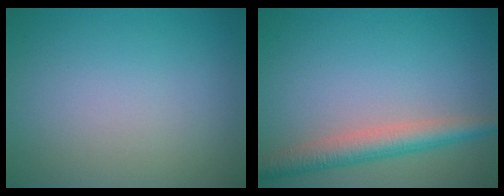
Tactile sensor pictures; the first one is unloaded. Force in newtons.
{"total": 4.1, "press": 4.1, "slide": 0.1}